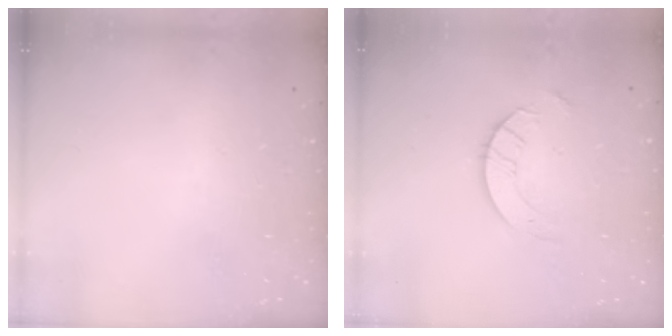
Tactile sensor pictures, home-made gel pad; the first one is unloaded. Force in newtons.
{"total": 4.9, "press": 4.9, "slide": 0.5}